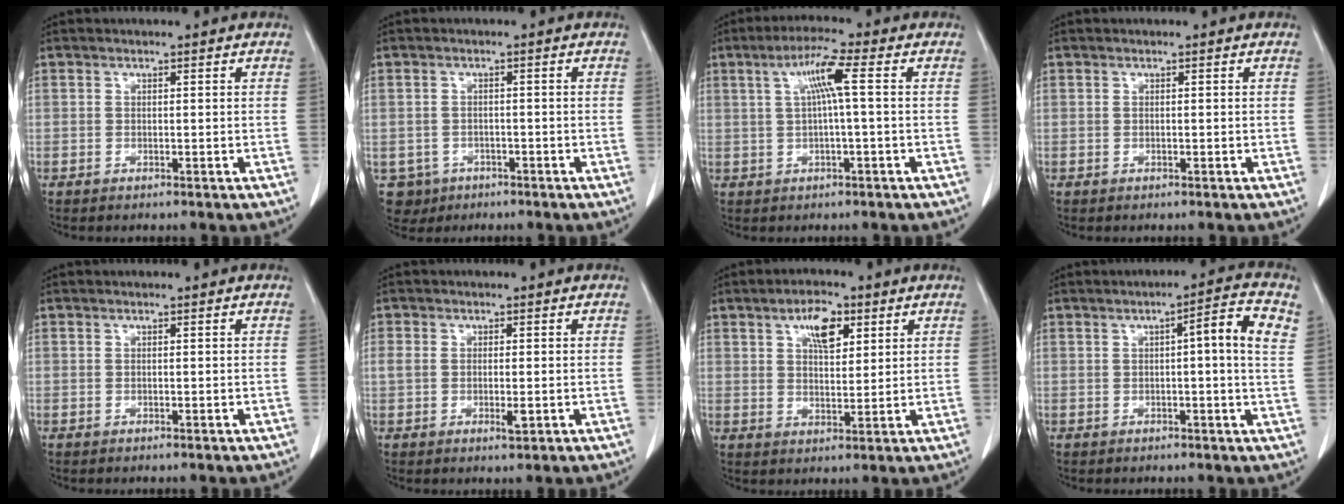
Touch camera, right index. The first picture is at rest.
{"total": 5.5, "force": [-2.6, 4.9, 0.6], "torque": [-0.016, 0.006, -0.034]}
{"total": 6.0, "force": [1.2, 0.2, 5.8], "torque": [-0.111, 0.017, 0.024]}
{"total": 0.0}
{"total": 0.0}
{"total": 4.3, "force": [-0.6, 2.0, 3.7], "torque": [-0.087, 0.006, -0.006]}
{"total": 6.8, "force": [3.2, 3.1, 5.1], "torque": [-0.091, 0.007, 0.056]}
{"total": 7.6, "force": [2.1, 0.6, 7.3], "torque": [-0.103, 0.015, 0.023]}